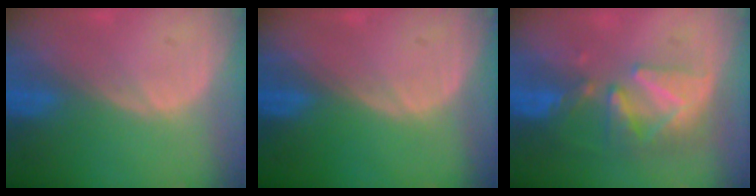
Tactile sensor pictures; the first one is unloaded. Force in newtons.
{"total": 0.0}
{"total": 8.4, "press": 7.8, "slide": 3.1}